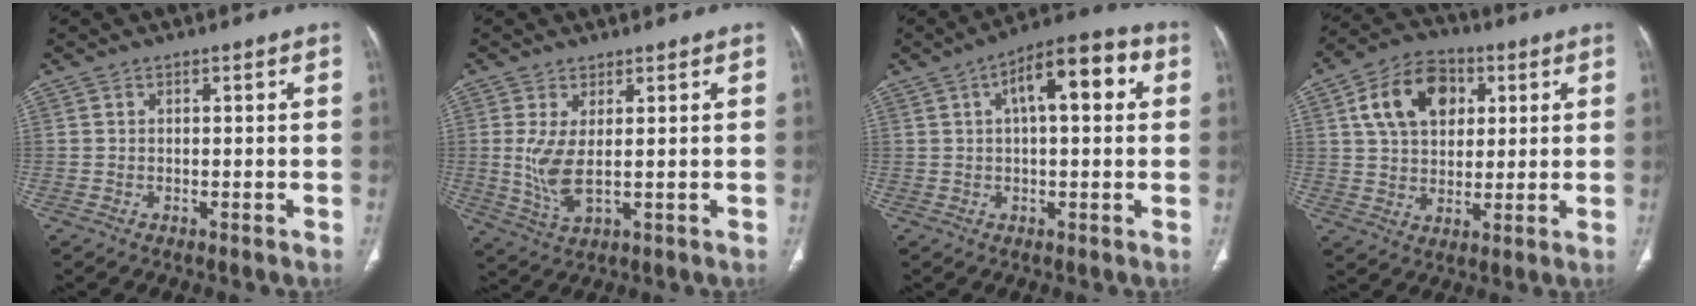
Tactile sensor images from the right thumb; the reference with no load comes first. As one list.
[{"total": 6.2, "force": [0.7, 2.0, 5.9], "torque": [-0.141, -0.017, 0.021]}, {"total": 12.0, "force": [3.3, 4.8, 10.5], "torque": [-0.137, 0.029, 0.041]}, {"total": 13.4, "force": [4.2, 9.4, 8.5], "torque": [-0.120, 0.003, 0.069]}]